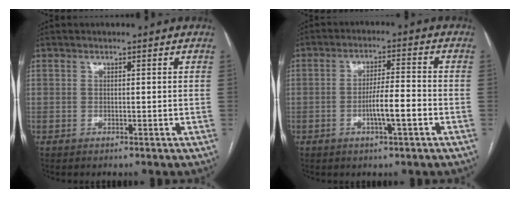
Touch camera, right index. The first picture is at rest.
{"total": 5.8, "force": [-2.0, 0.5, 5.4], "torque": [-0.095, 0.004, -0.033]}